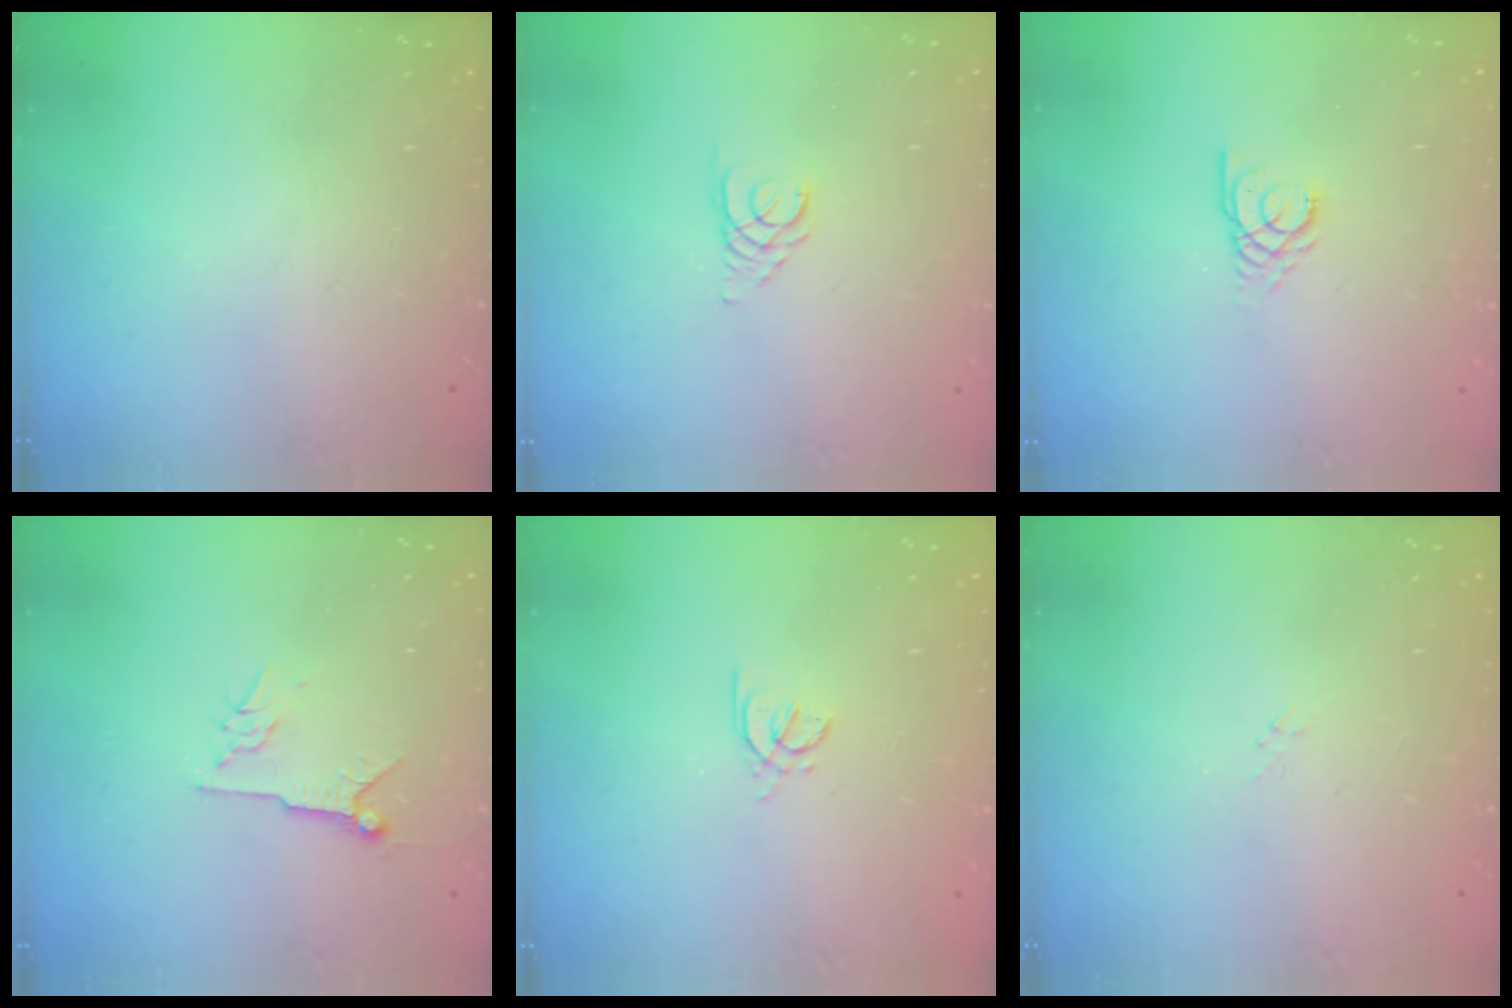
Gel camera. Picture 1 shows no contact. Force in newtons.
{"total": 2.6, "press": 2.6, "slide": 0.2}
{"total": 2.9, "press": 2.9, "slide": 0.3}
{"total": 6.6, "press": 6.5, "slide": 1.1}
{"total": 2.0, "press": 1.9, "slide": 0.5}
{"total": 1.7, "press": 1.6, "slide": 0.2}